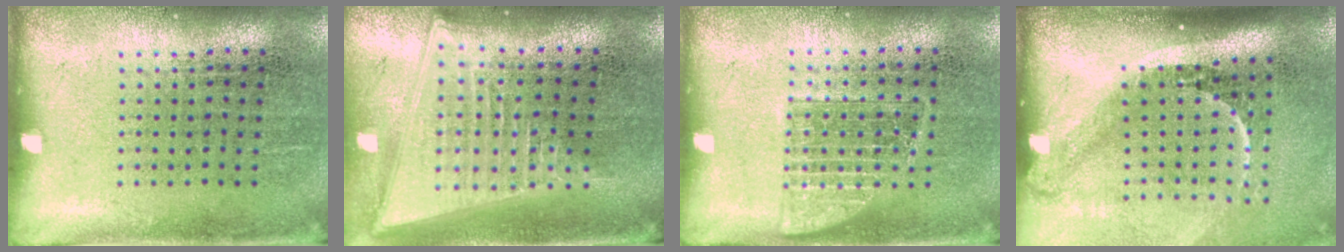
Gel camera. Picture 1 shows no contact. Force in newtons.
{"total": 2.1, "press": 1.8, "slide": 1.1}
{"total": 1.0, "press": 1.0, "slide": 0.3}
{"total": 2.2, "press": 1.4, "slide": 1.7}